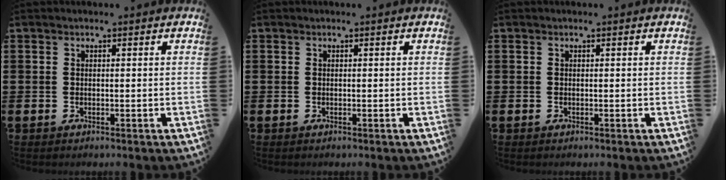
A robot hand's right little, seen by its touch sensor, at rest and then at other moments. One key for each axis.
{"total": 0.0}
{"total": 0.0}